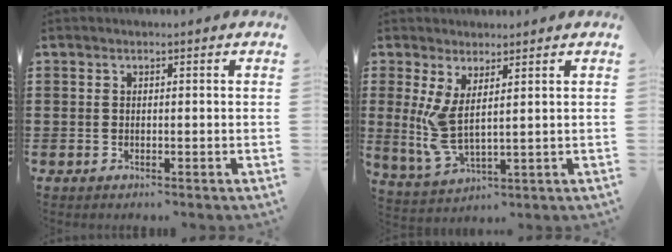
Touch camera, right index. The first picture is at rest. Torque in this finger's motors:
{"motor_torque": [1.13, 1.01, 0.29, 0.15]}